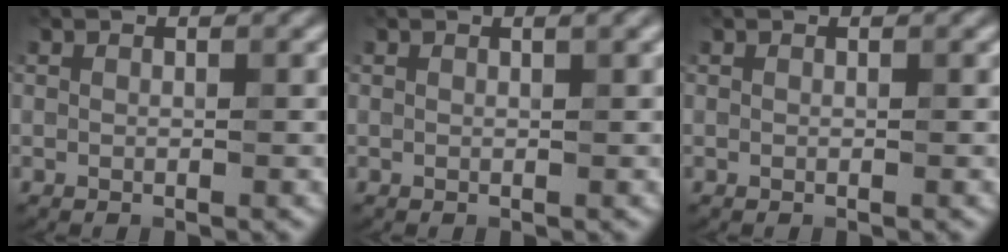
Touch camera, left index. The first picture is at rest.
{"total": 0.8, "force": [0.4, 0.2, 0.6], "torque": [-0.004, 0.002, 0.004]}
{"total": 0.0}